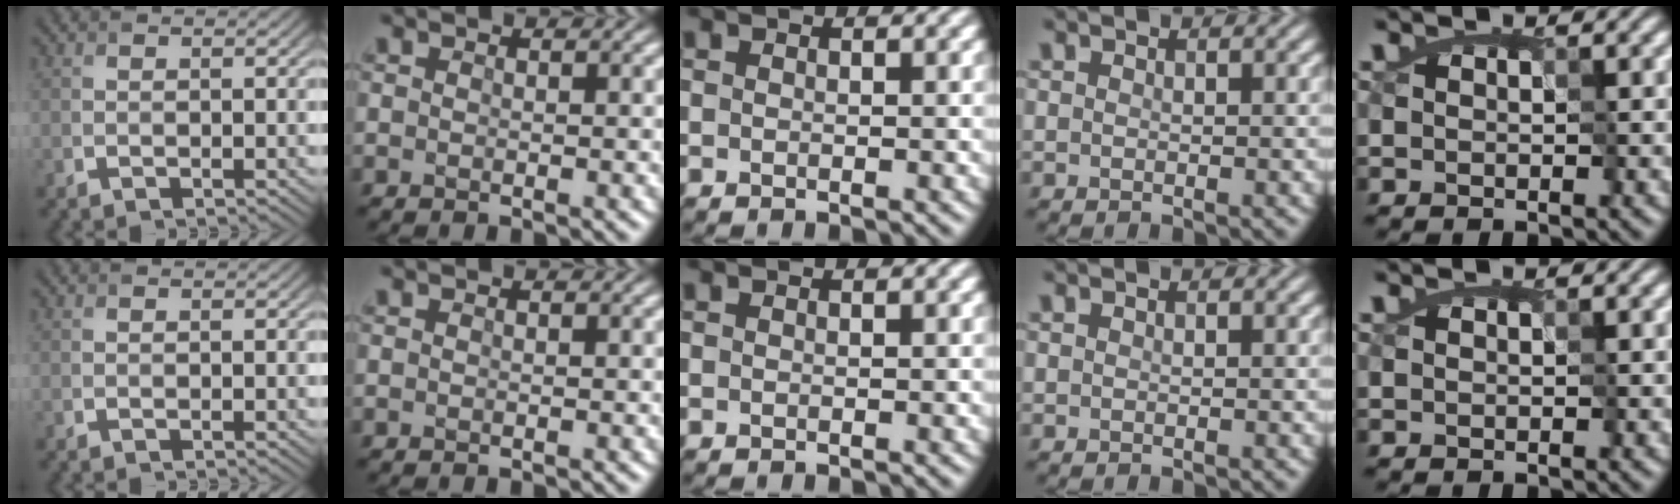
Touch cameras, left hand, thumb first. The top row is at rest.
{}